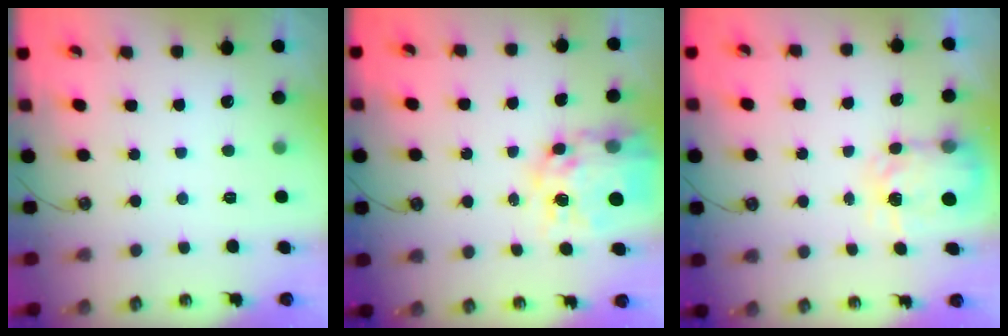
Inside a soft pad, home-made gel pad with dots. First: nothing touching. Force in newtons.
{"total": 15.2, "press": 15.1, "slide": 1.4}
{"total": 5.2, "press": 5.2, "slide": 0.4}